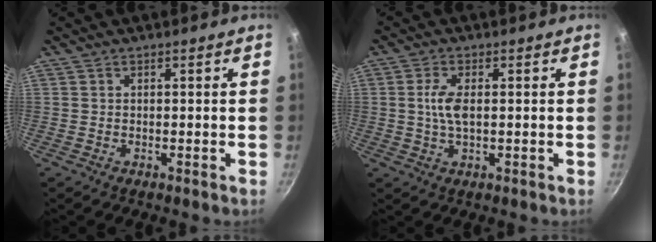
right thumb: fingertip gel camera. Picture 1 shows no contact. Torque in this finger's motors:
{"motor_torque": [0.81, 1.01, 1.24, 0.44, 0.11]}